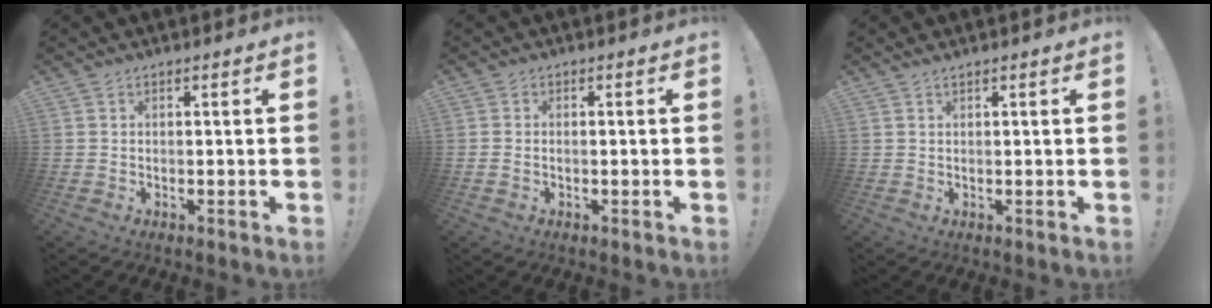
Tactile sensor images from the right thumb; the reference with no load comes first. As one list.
[{"total": 0.7, "force": [0.0, 0.6, 0.5], "torque": [-0.002, -0.001, -0.003]}, {"total": 1.1, "force": [1.0, -0.1, 0.4], "torque": [-0.008, 0.001, 0.019]}]